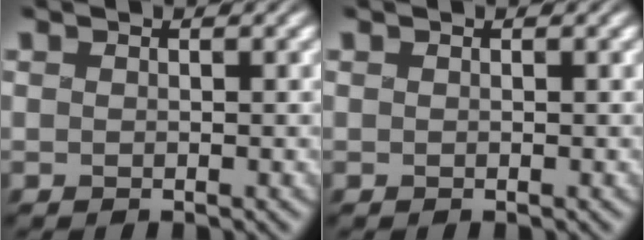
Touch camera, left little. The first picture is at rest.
{"total": 0.0}